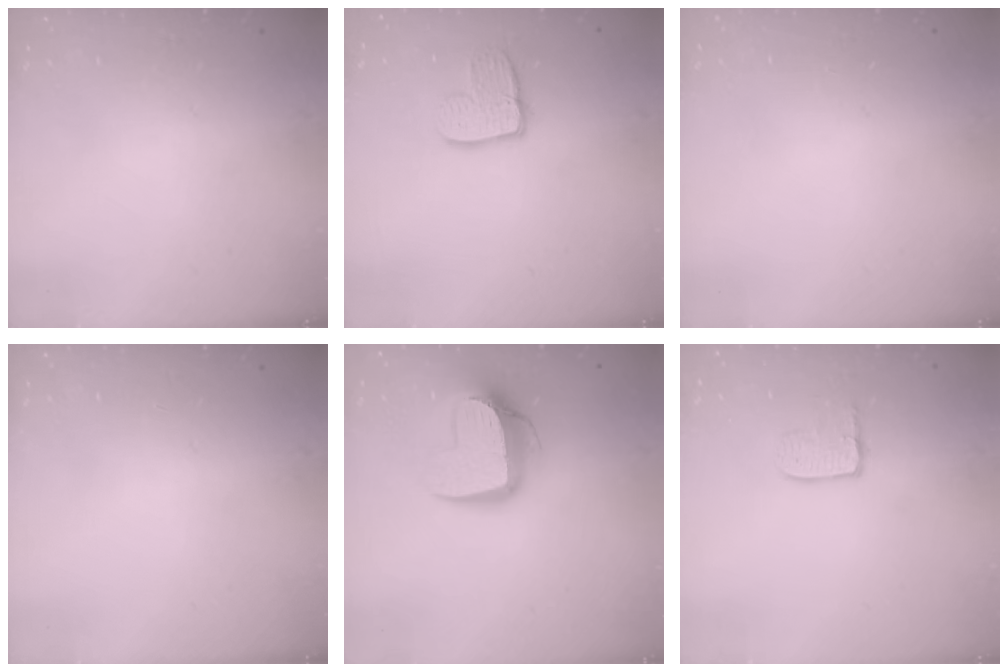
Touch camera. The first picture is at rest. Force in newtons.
{"total": 8.9, "press": 8.9, "slide": 0.4}
{"total": 0.0}
{"total": 0.0}
{"total": 12.2, "press": 12.1, "slide": 0.8}
{"total": 5.7, "press": 5.7, "slide": 0.5}